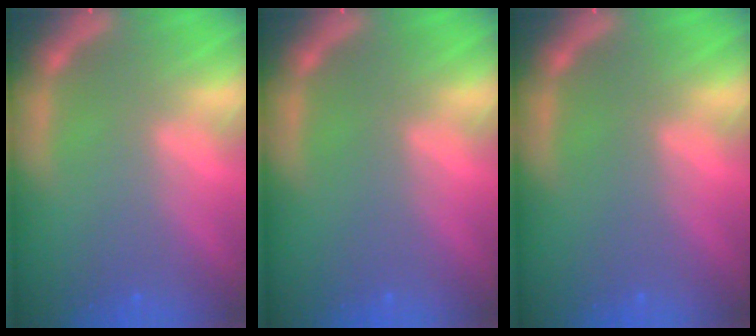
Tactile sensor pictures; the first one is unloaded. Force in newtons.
{"total": 0.0}
{"total": 0.0}